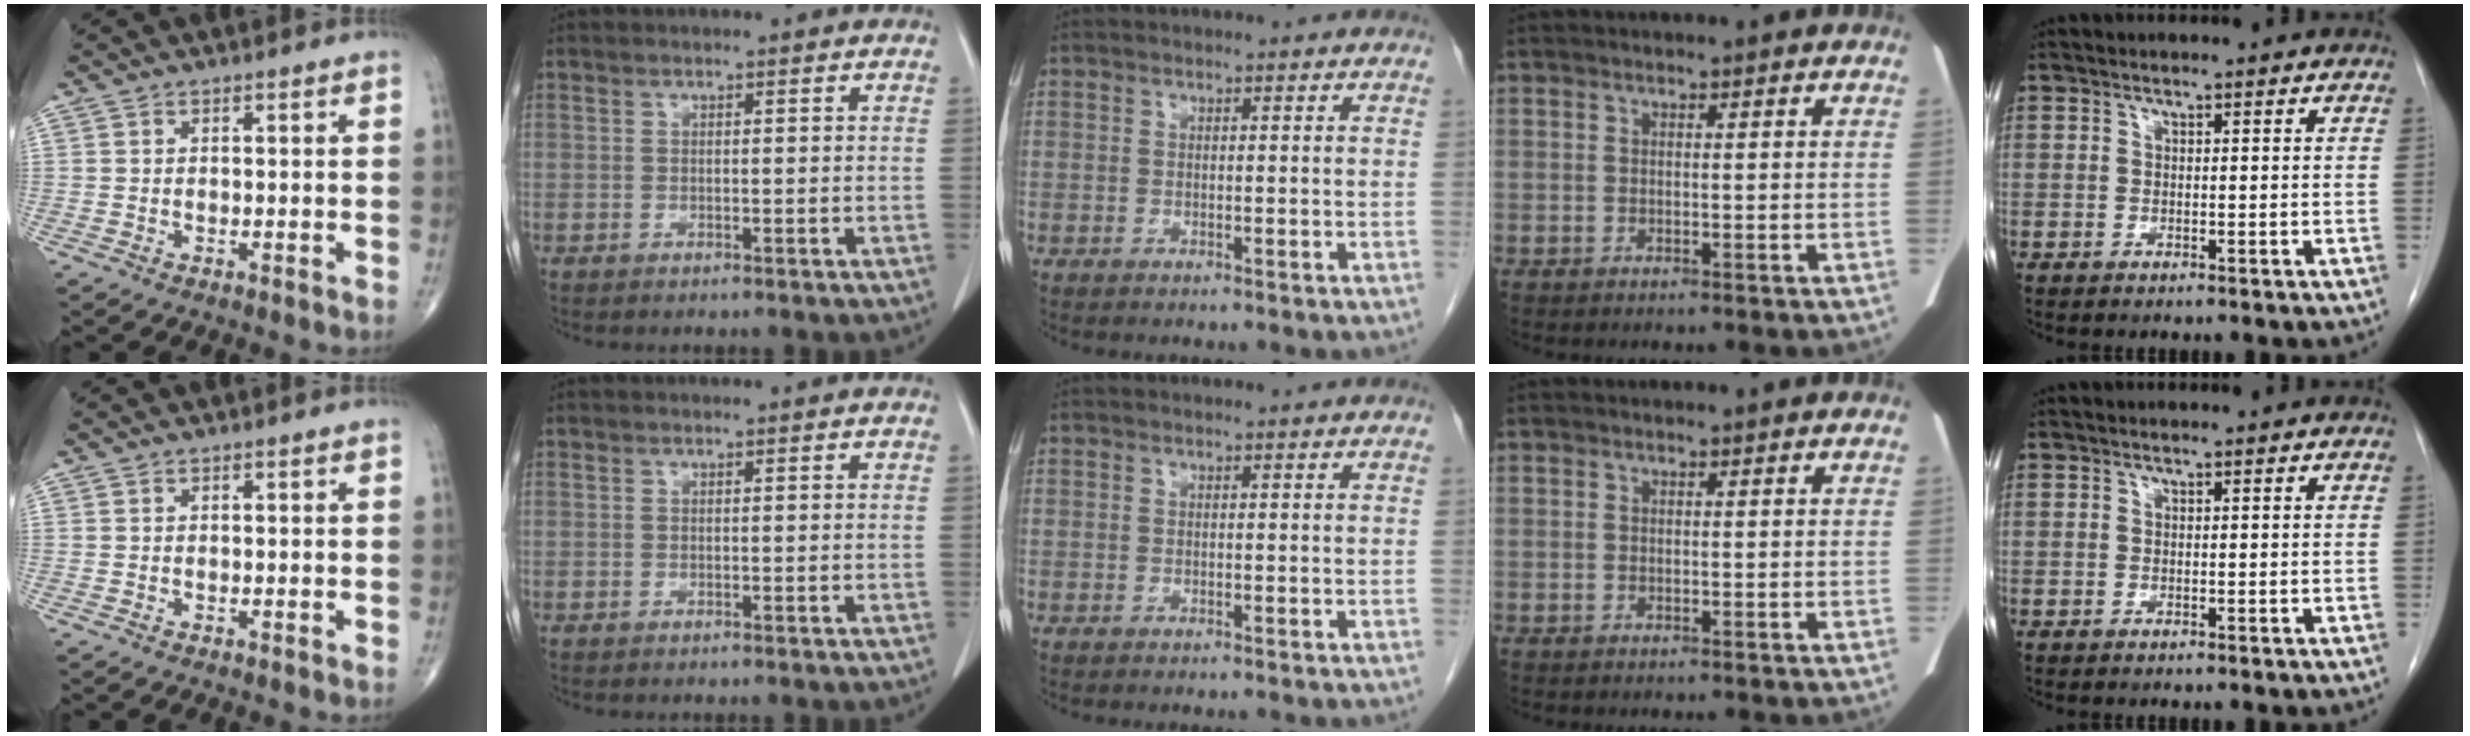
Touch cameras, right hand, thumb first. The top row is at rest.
{}